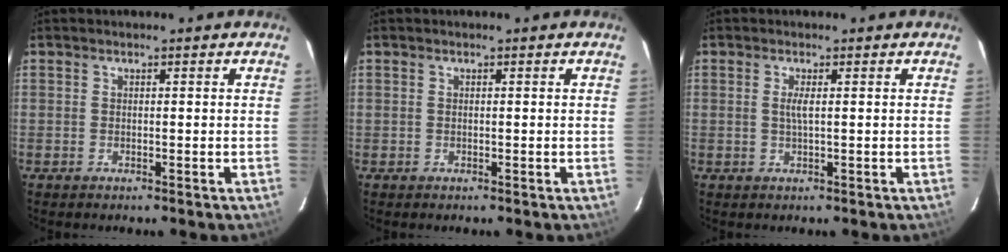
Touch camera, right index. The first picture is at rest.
{"total": 0.0}
{"total": 1.7, "force": [0.2, -0.1, 1.7], "torque": [-0.032, -0.001, 0.002]}